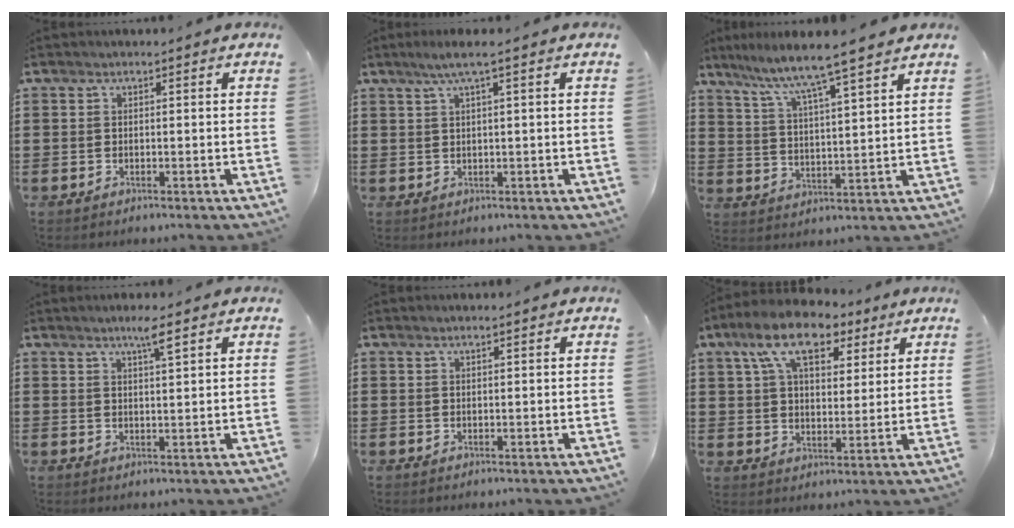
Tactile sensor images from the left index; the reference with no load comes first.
{"total": 2.7, "force": [1.3, -0.2, 2.4], "torque": [-0.048, -0.001, 0.021]}
{"total": 6.5, "force": [5.6, -1.0, 3.1], "torque": [-0.083, -0.041, 0.088]}
{"total": 3.9, "force": [2.8, 0.1, 2.7], "torque": [-0.043, -0.005, 0.044]}
{"total": 0.8, "force": [0.6, 0.0, 0.6], "torque": [-0.011, 0.000, 0.012]}
{"total": 10.8, "force": [7.2, 4.9, 6.3], "torque": [-0.124, -0.006, 0.127]}